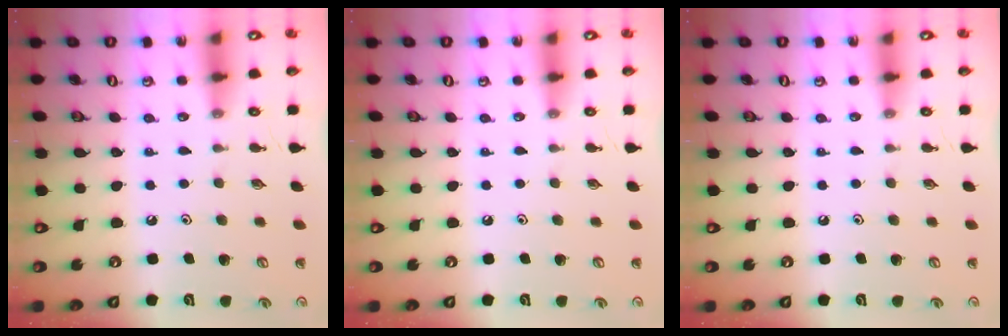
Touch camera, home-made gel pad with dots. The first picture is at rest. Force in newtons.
{"total": 0.0}
{"total": 0.0}